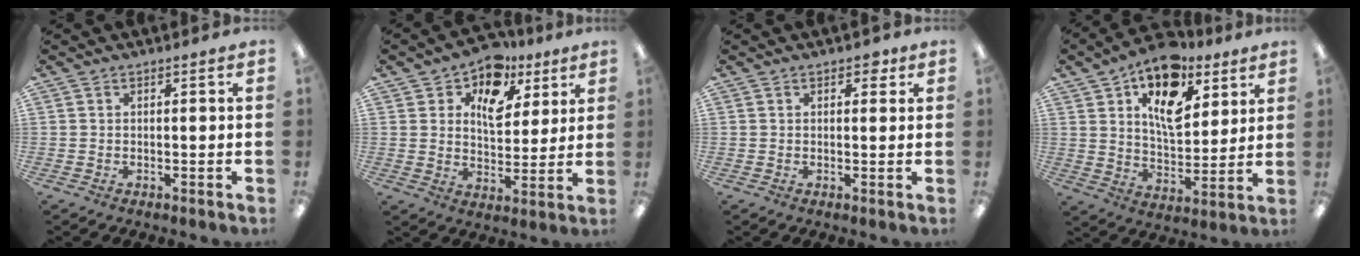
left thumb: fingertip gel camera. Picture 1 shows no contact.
{"total": 11.7, "force": [7.2, 7.4, 5.4], "torque": [-0.081, -0.042, 0.130]}
{"total": 2.5, "force": [1.3, 1.6, 1.4], "torque": [-0.014, -0.001, 0.019]}
{"total": 17.1, "force": [9.6, 9.5, 10.5], "torque": [-0.151, -0.044, 0.166]}